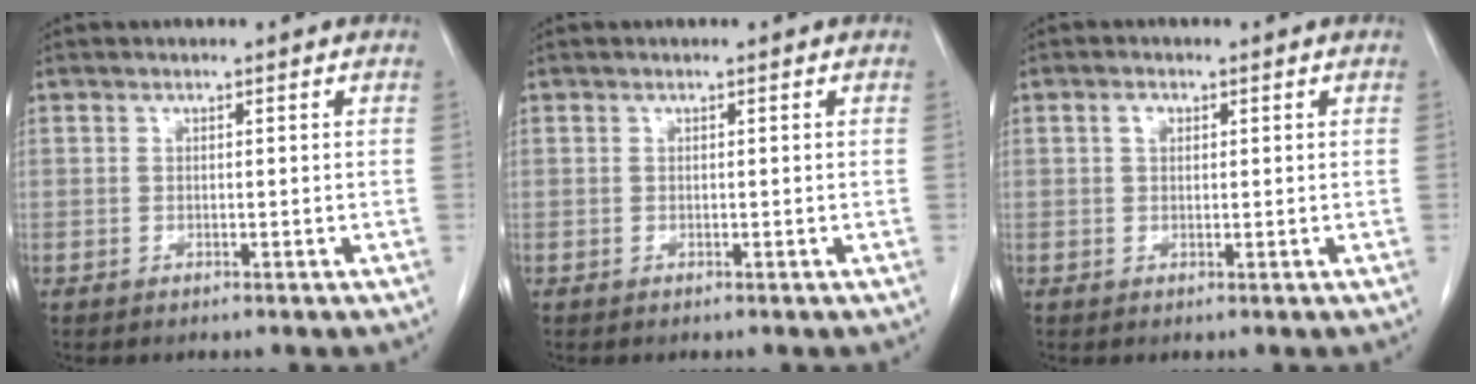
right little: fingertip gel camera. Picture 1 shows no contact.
{"total": 0.0}
{"total": 1.5, "force": [0.5, 1.0, 1.0], "torque": [-0.018, 0.005, 0.009]}